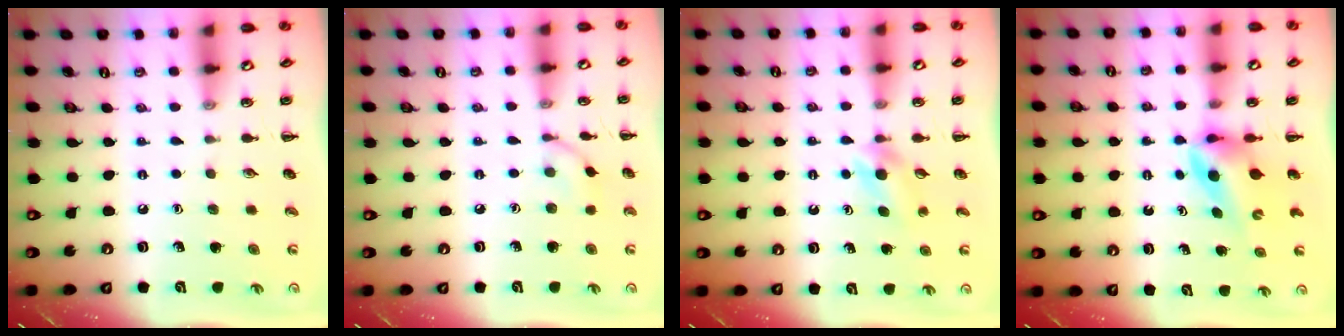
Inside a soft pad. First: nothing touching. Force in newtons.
{"total": 5.7, "press": 5.5, "slide": 1.2}
{"total": 3.6, "press": 3.4, "slide": 1.3}
{"total": 4.7, "press": 4.6, "slide": 0.8}